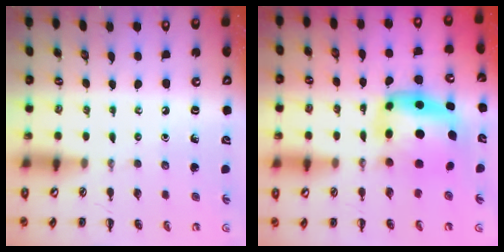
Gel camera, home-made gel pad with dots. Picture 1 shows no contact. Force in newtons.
{"total": 6.0, "press": 5.9, "slide": 1.4}